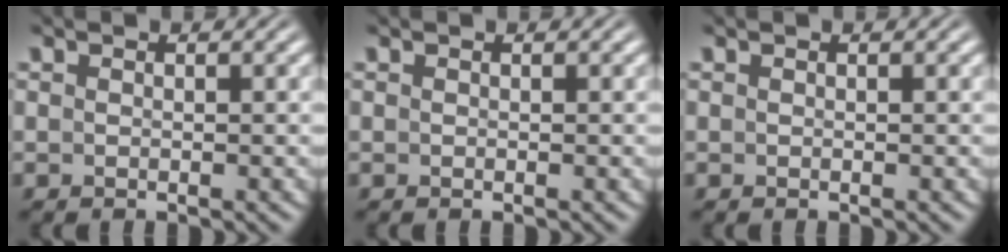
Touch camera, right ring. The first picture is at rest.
{"total": 0.0}
{"total": 0.0}